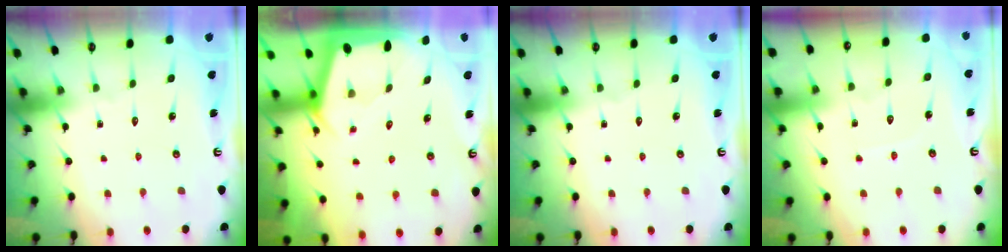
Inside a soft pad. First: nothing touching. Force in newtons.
{"total": 1.9, "press": 1.8, "slide": 0.3}
{"total": 0.0}
{"total": 2.9, "press": 2.9, "slide": 0.4}